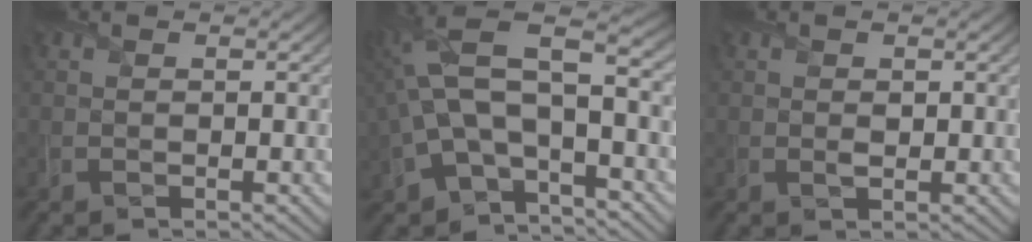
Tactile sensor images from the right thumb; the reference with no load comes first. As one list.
[{"total": 12.3, "force": [-1.2, 6.2, 10.6], "torque": [-0.234, 0.002, -0.029]}, {"total": 0.7, "force": [-0.1, 0.0, 0.7], "torque": [-0.012, -0.003, 0.000]}]